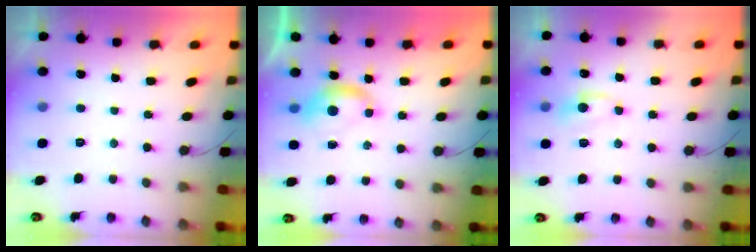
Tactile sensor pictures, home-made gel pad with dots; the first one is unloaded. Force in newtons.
{"total": 5.9, "press": 5.8, "slide": 0.8}
{"total": 6.2, "press": 6.2, "slide": 0.8}